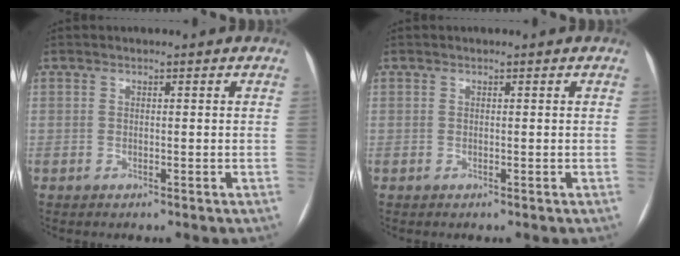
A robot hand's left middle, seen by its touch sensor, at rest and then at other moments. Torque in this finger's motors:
{"motor_torque": [-0.01, -0.63, 0.00, 0.00]}